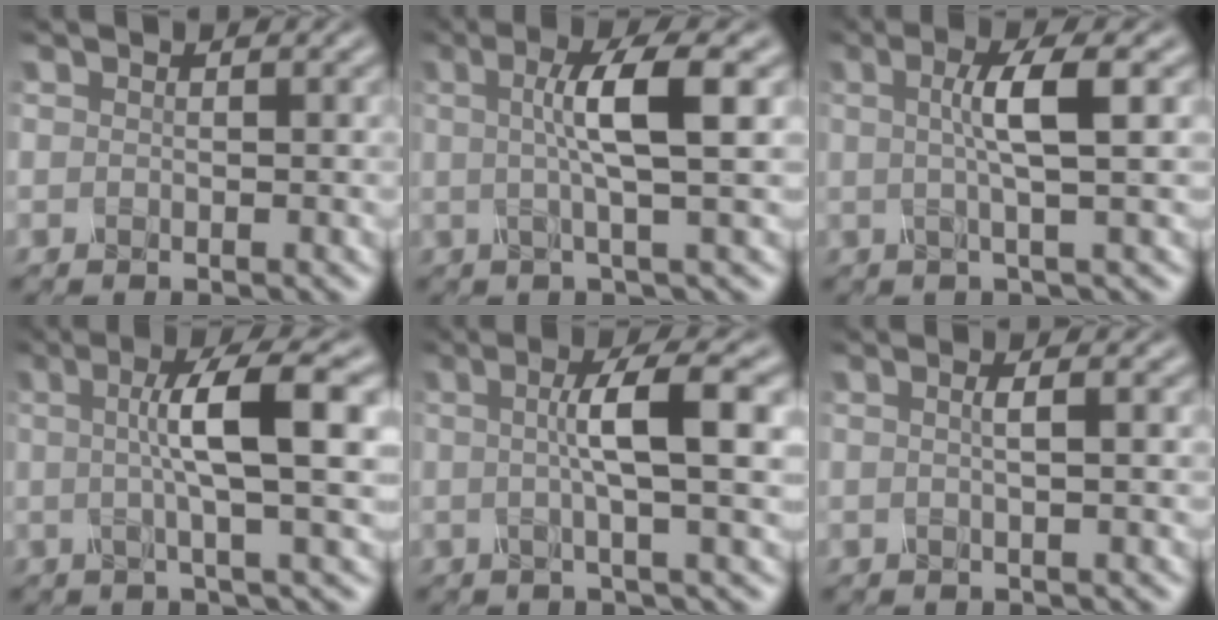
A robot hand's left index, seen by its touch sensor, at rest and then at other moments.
{"total": 5.3, "force": [0.8, 0.9, 5.2], "torque": [-0.083, 0.006, 0.009]}
{"total": 4.1, "force": [0.5, 0.7, 4.0], "torque": [-0.066, 0.003, 0.002]}
{"total": 7.0, "force": [0.9, 1.3, 6.8], "torque": [-0.099, 0.011, 0.010]}
{"total": 5.6, "force": [0.5, 1.0, 5.5], "torque": [-0.082, 0.008, 0.003]}
{"total": 1.5, "force": [0.1, 0.5, 1.4], "torque": [-0.017, -0.001, -0.005]}